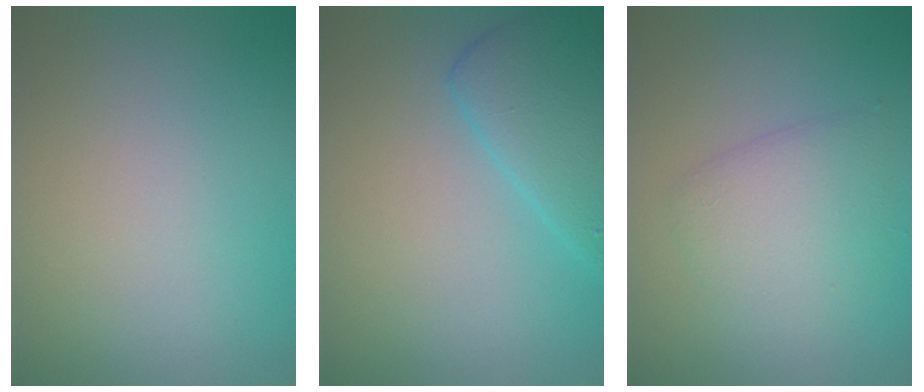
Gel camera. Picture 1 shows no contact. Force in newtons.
{"total": 4.3, "press": 4.2, "slide": 0.4}
{"total": 3.2, "press": 3.2, "slide": 0.1}